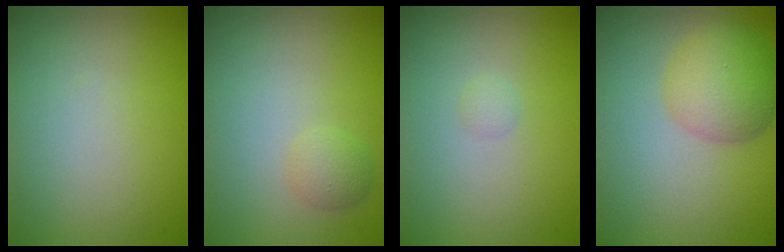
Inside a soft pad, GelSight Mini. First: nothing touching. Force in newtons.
{"total": 1.3, "press": 1.3, "slide": 0.1}
{"total": 0.6, "press": 0.6, "slide": 0.0}
{"total": 5.1, "press": 5.1, "slide": 0.1}